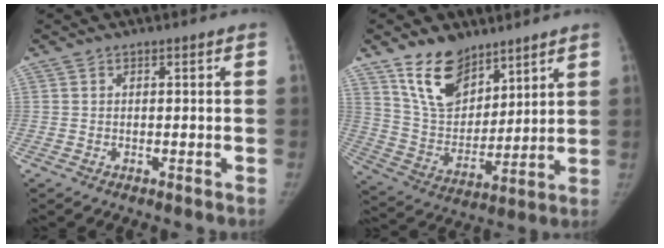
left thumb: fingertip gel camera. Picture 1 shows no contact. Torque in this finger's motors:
{"motor_torque": [0.10, 0.04, 1.12, -1.17, 0.30]}